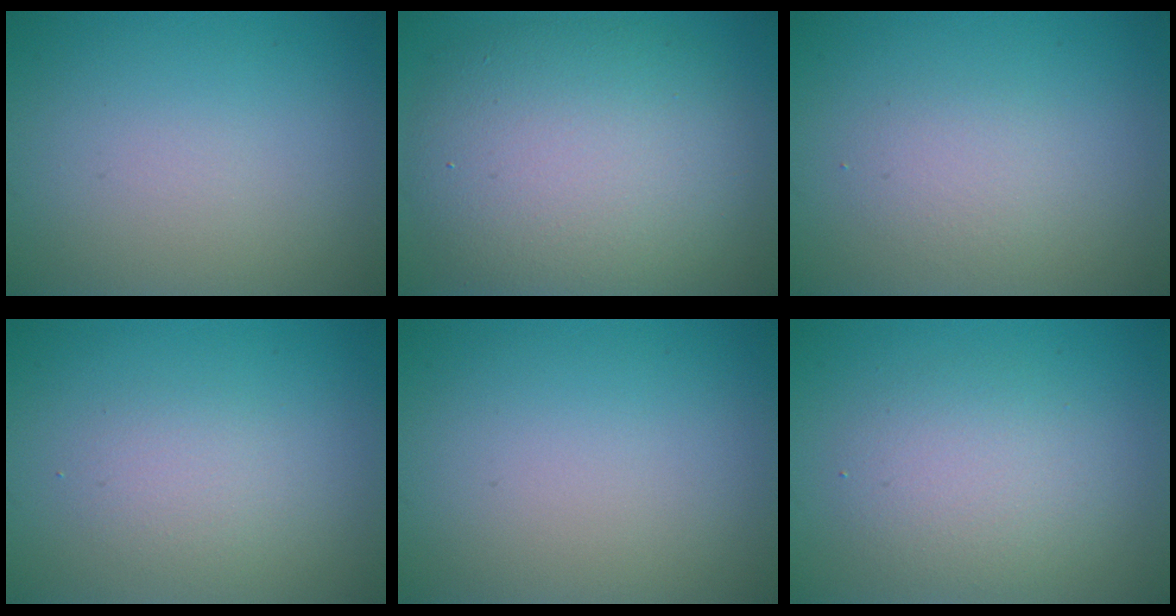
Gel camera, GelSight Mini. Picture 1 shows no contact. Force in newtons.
{"total": 9.8, "press": 9.8, "slide": 0.8}
{"total": 1.7, "press": 1.7, "slide": 0.2}
{"total": 1.8, "press": 1.8, "slide": 0.1}
{"total": 0.0}
{"total": 3.5, "press": 3.5, "slide": 0.2}